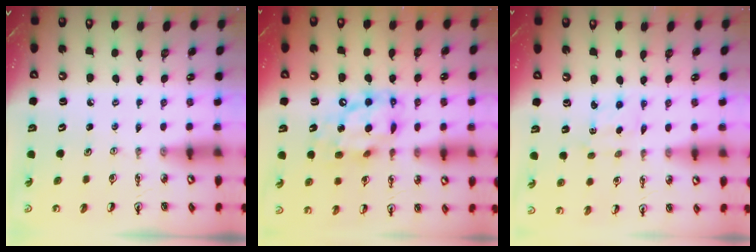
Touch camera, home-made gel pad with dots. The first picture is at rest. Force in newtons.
{"total": 13.0, "press": 13.0, "slide": 1.4}
{"total": 1.5, "press": 1.3, "slide": 0.7}